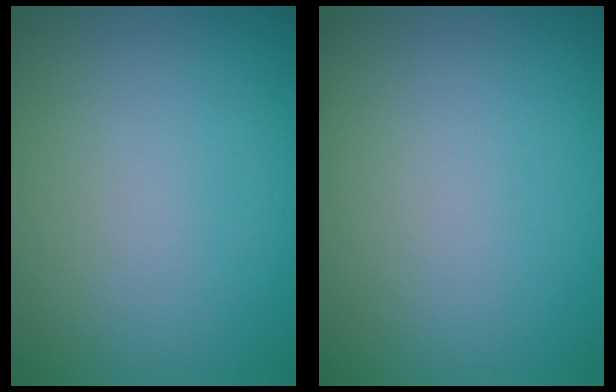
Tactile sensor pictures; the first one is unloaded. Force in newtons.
{"total": 0.0}